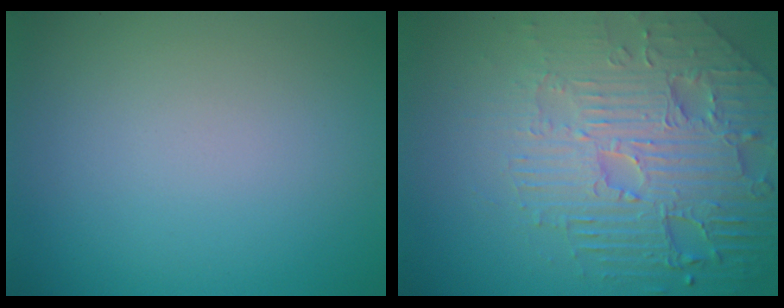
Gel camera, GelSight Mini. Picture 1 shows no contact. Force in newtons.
{"total": 8.4, "press": 6.0, "slide": 5.8}